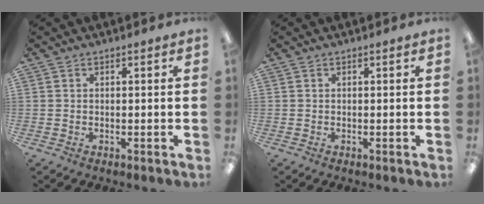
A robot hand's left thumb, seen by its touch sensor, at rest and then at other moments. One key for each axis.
{"total": 0.0}